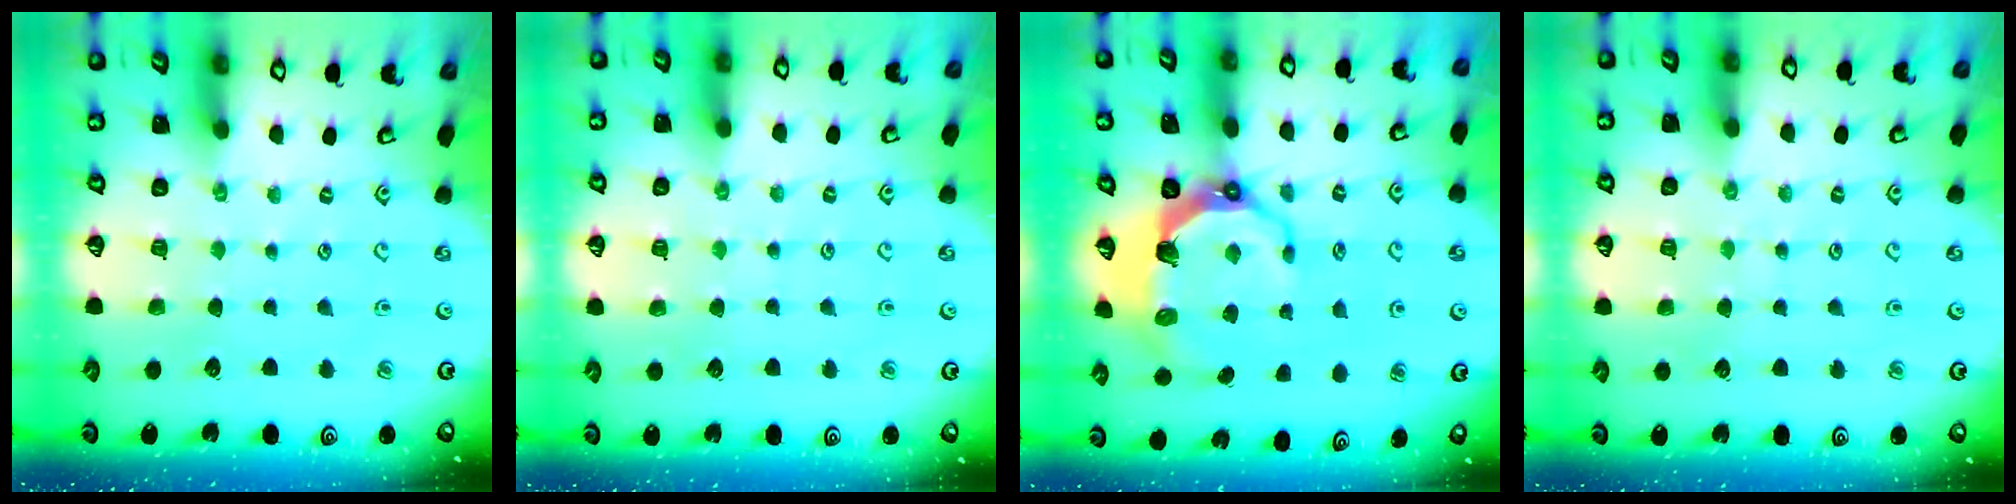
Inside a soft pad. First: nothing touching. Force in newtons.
{"total": 3.9, "press": 3.8, "slide": 0.7}
{"total": 8.9, "press": 7.4, "slide": 4.8}
{"total": 2.6, "press": 2.6, "slide": 0.3}